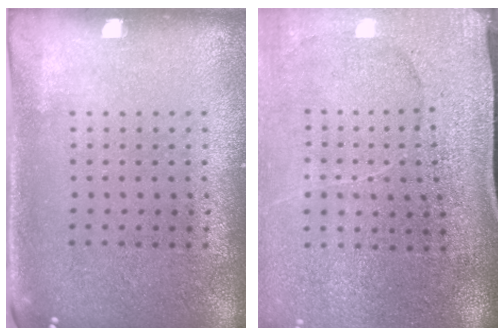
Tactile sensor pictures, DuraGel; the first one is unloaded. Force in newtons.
{"total": 3.8, "press": 3.1, "slide": 2.1}